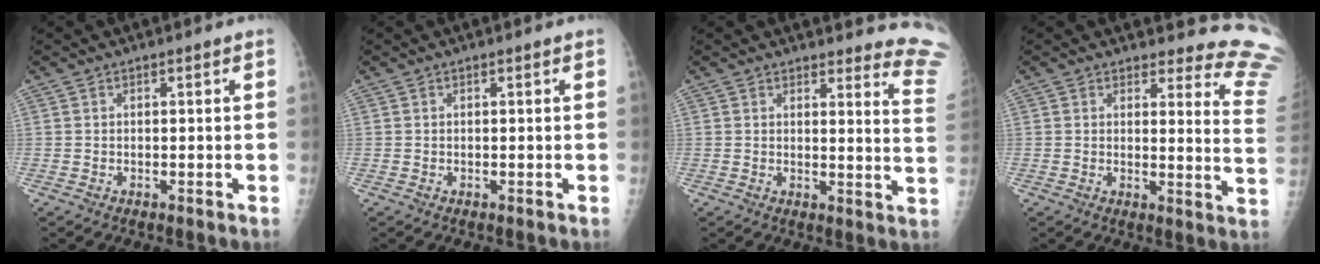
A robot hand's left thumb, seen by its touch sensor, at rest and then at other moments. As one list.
[{"total": 0.0}, {"total": 12.9, "force": [12.8, 1.1, 0.7], "torque": [0.034, -0.155, 0.097]}, {"total": 14.7, "force": [14.5, 2.4, 0.5], "torque": [0.048, -0.172, 0.114]}]